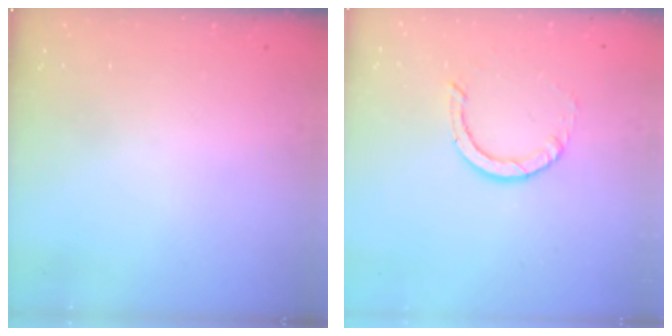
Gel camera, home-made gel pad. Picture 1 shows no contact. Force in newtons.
{"total": 2.9, "press": 2.9, "slide": 0.2}